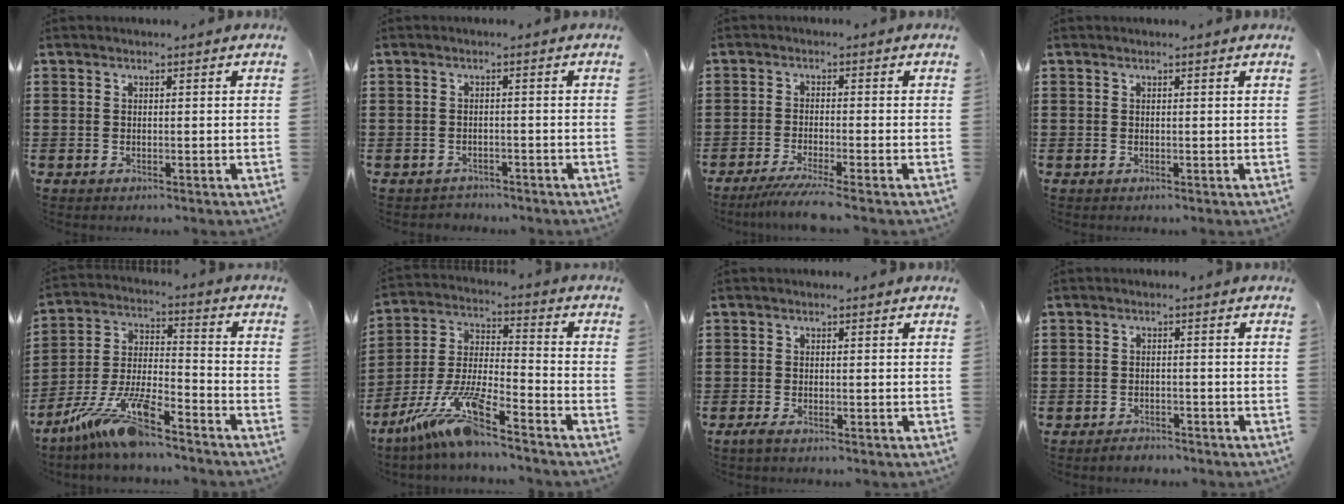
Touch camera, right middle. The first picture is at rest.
{"total": 1.4, "force": [-1.3, 0.4, -0.2], "torque": [-0.003, 0.002, -0.031]}
{"total": 3.8, "force": [-3.0, -0.4, 2.3], "torque": [-0.052, -0.017, -0.059]}
{"total": 0.0}
{"total": 11.9, "force": [-9.6, 1.9, 6.8], "torque": [-0.146, 0.013, -0.191]}
{"total": 11.4, "force": [-9.0, 0.7, 6.9], "torque": [-0.161, -0.007, -0.186]}
{"total": 0.9, "force": [-0.6, 0.1, 0.7], "torque": [-0.014, -0.004, -0.010]}
{"total": 1.6, "force": [-1.6, 0.4, 0.1], "torque": [-0.008, 0.001, -0.034]}